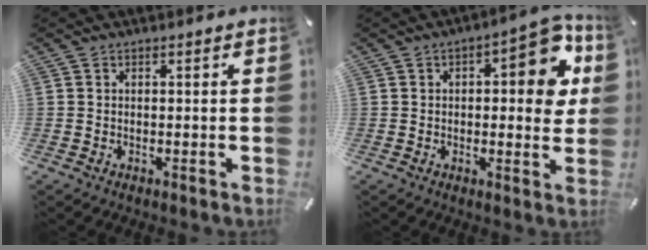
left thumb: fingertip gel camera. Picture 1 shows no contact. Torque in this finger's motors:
{"motor_torque": [0.32, -0.05, 0.52, 0.28, 0.23]}